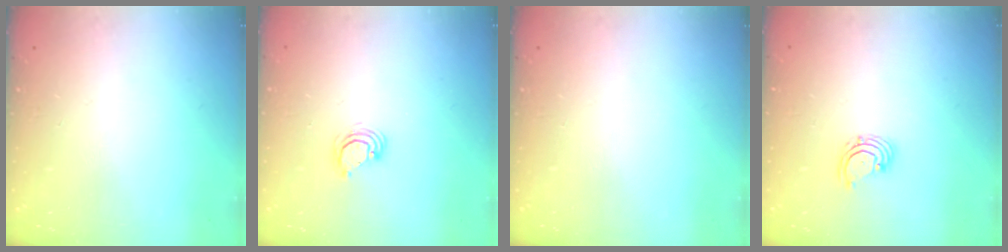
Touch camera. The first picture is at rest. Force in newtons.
{"total": 4.1, "press": 4.1, "slide": 0.2}
{"total": 0.0}
{"total": 2.7, "press": 2.7, "slide": 0.6}